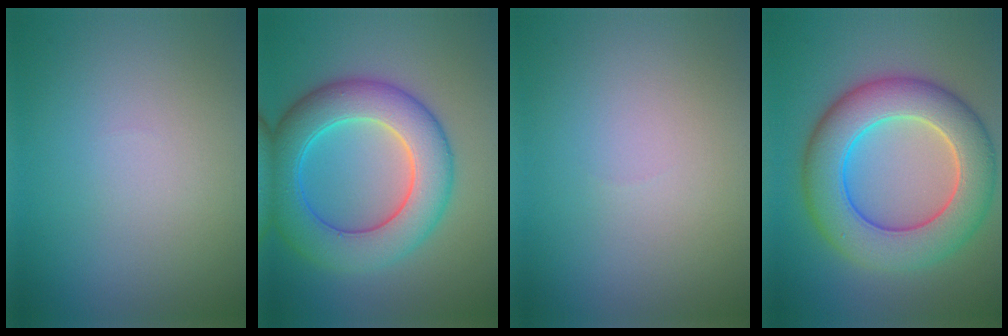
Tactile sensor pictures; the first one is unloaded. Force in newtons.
{"total": 8.3, "press": 8.3, "slide": 0.3}
{"total": 0.0}
{"total": 9.6, "press": 9.5, "slide": 0.7}